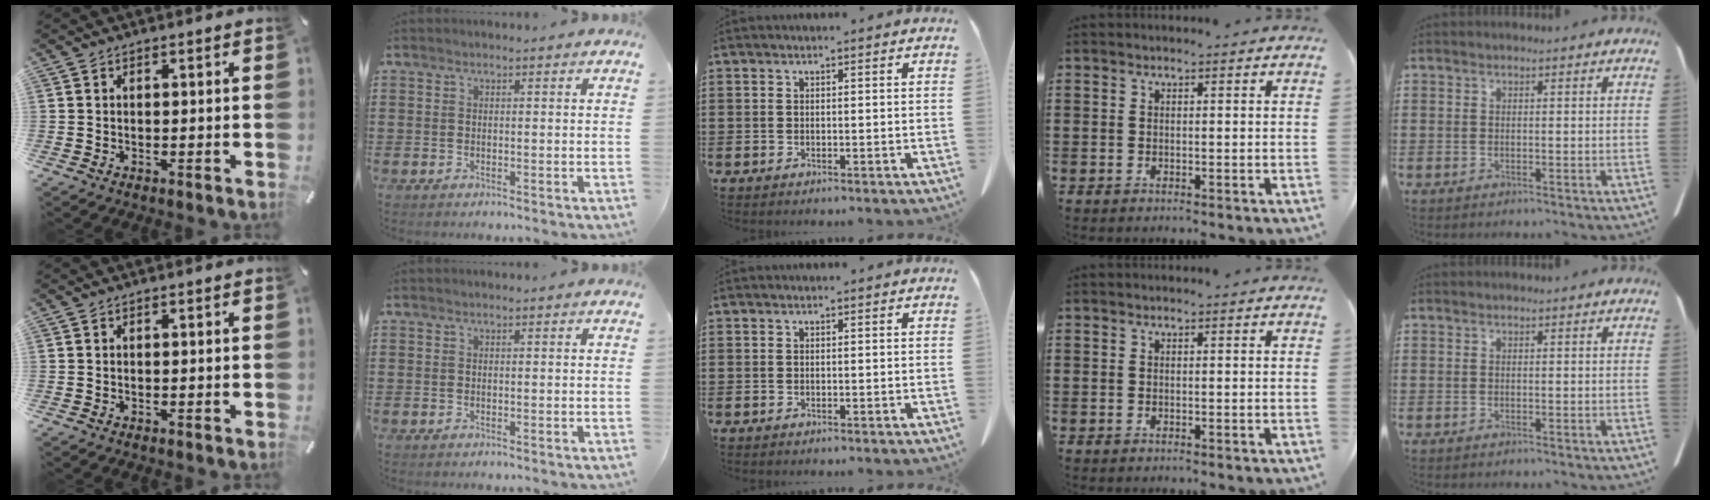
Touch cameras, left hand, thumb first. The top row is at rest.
{}